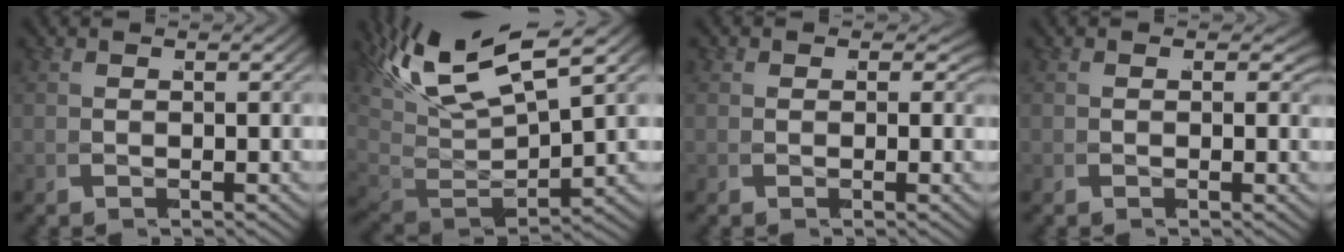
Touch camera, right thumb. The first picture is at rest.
{"total": 9.4, "force": [1.1, 5.7, 7.4], "torque": [-0.146, -0.013, 0.022]}
{"total": 1.3, "force": [0.7, 1.1, -0.1], "torque": [0.003, -0.001, 0.007]}
{"total": 0.7, "force": [0.4, 0.5, -0.1], "torque": [0.001, -0.001, 0.002]}